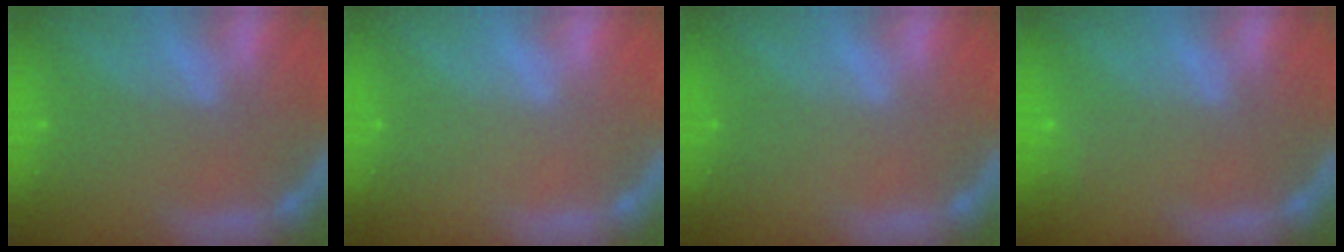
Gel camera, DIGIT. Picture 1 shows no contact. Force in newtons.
{"total": 0.0}
{"total": 0.0}
{"total": 1.4}